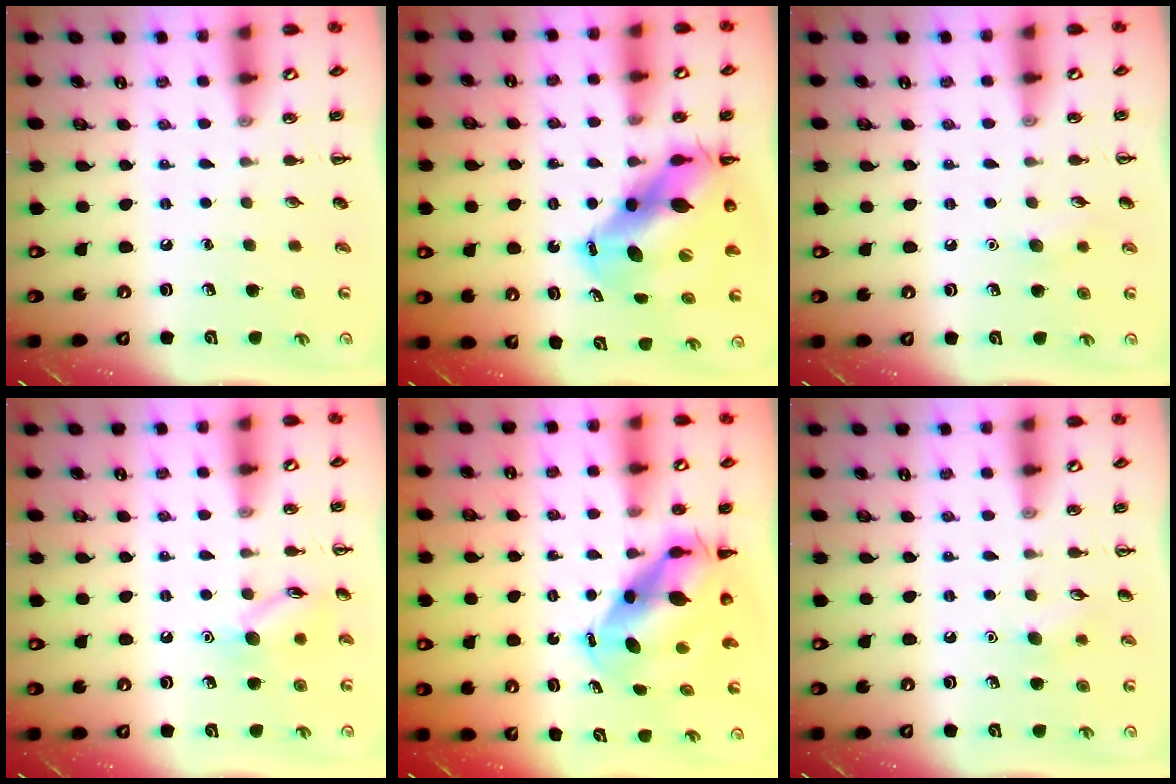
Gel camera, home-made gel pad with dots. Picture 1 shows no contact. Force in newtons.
{"total": 13.4, "press": 12.9, "slide": 3.6}
{"total": 4.9, "press": 4.8, "slide": 1.3}
{"total": 9.7, "press": 9.7, "slide": 0.5}
{"total": 8.8, "press": 8.5, "slide": 2.2}
{"total": 6.2, "press": 6.0, "slide": 1.5}